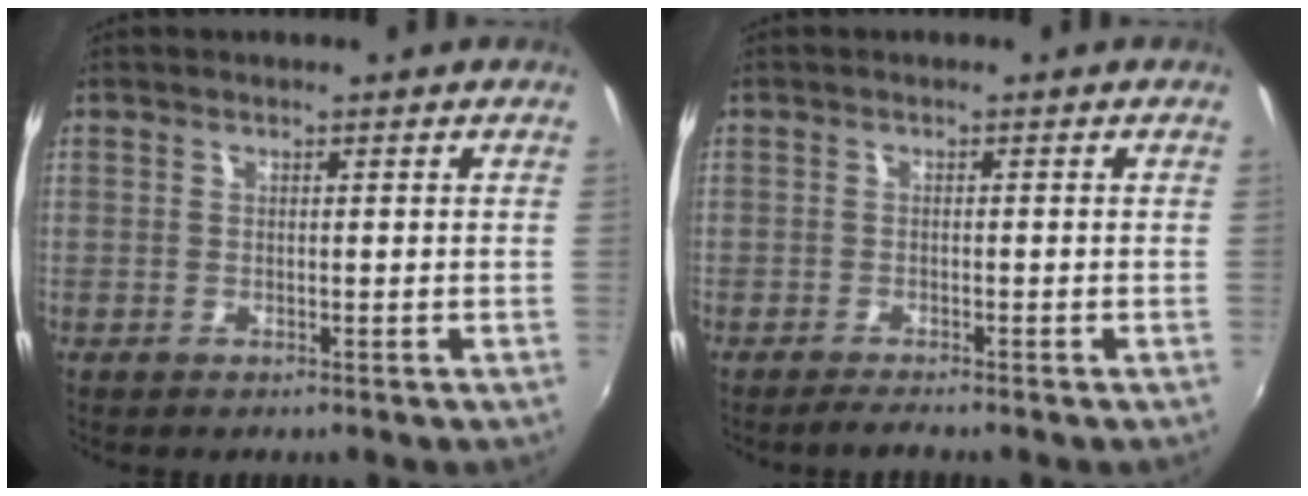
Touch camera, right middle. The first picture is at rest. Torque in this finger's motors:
{"motor_torque": [0.92, -1.00, 0.18, 0.09]}